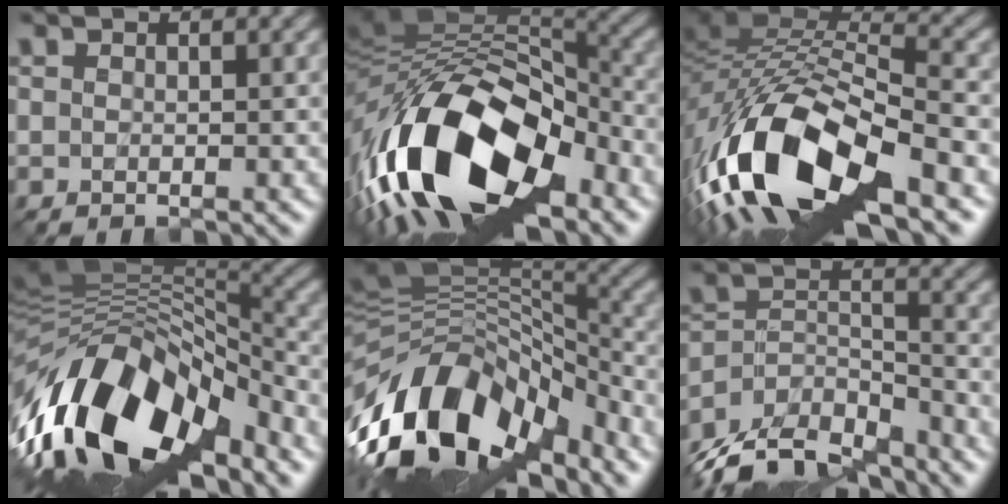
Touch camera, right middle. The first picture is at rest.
{"total": 16.8, "force": [-7.2, 8.5, 12.6], "torque": [-0.226, -0.010, -0.114]}
{"total": 15.6, "force": [-7.3, 7.1, 11.9], "torque": [-0.253, -0.004, -0.134]}
{"total": 15.7, "force": [-7.7, 7.7, 11.3], "torque": [-0.205, 0.005, -0.136]}
{"total": 13.7, "force": [-7.3, 7.7, 8.7], "torque": [-0.176, 0.013, -0.126]}
{"total": 9.7, "force": [-8.7, 3.3, 2.7], "torque": [-0.060, -0.006, -0.147]}